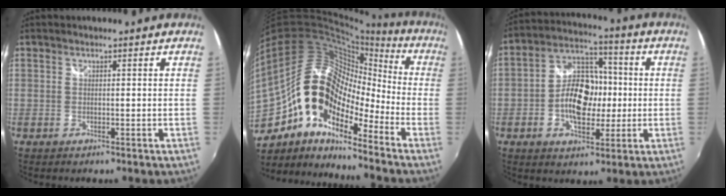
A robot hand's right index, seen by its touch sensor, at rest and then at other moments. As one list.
[{"total": 20.4, "force": [-9.8, 10.9, 14.2], "torque": [-0.260, -0.009, -0.197]}, {"total": 12.3, "force": [-1.9, 7.8, 9.4], "torque": [-0.176, 0.025, -0.032]}]